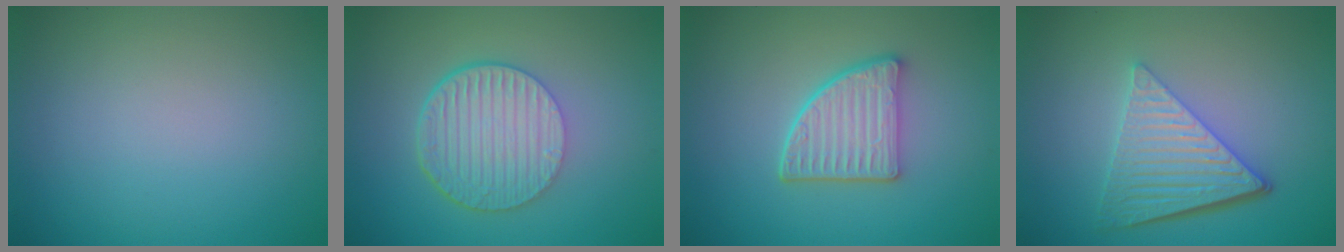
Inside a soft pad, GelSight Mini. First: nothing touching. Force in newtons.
{"total": 6.4, "press": 4.3, "slide": 4.7}
{"total": 4.6, "press": 3.7, "slide": 2.7}
{"total": 5.8, "press": 4.3, "slide": 4.0}